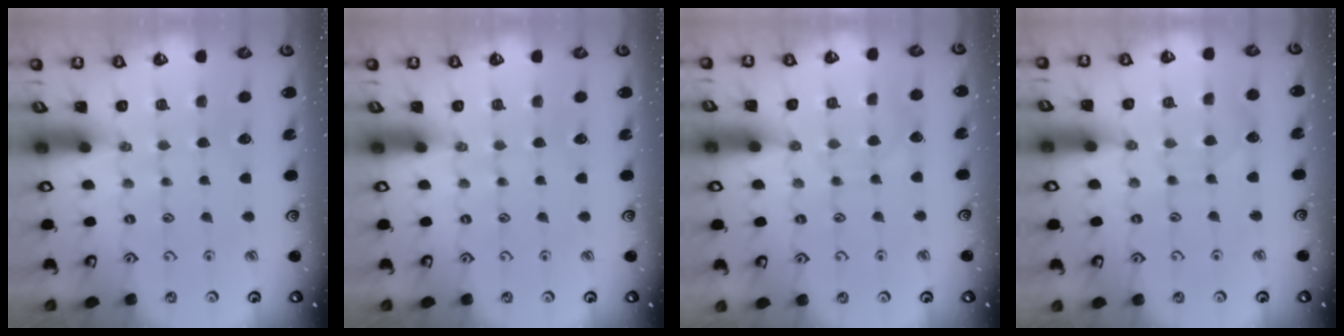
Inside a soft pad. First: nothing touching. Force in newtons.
{"total": 0.0}
{"total": 5.4, "press": 5.4, "slide": 0.5}
{"total": 4.8, "press": 4.8, "slide": 0.5}